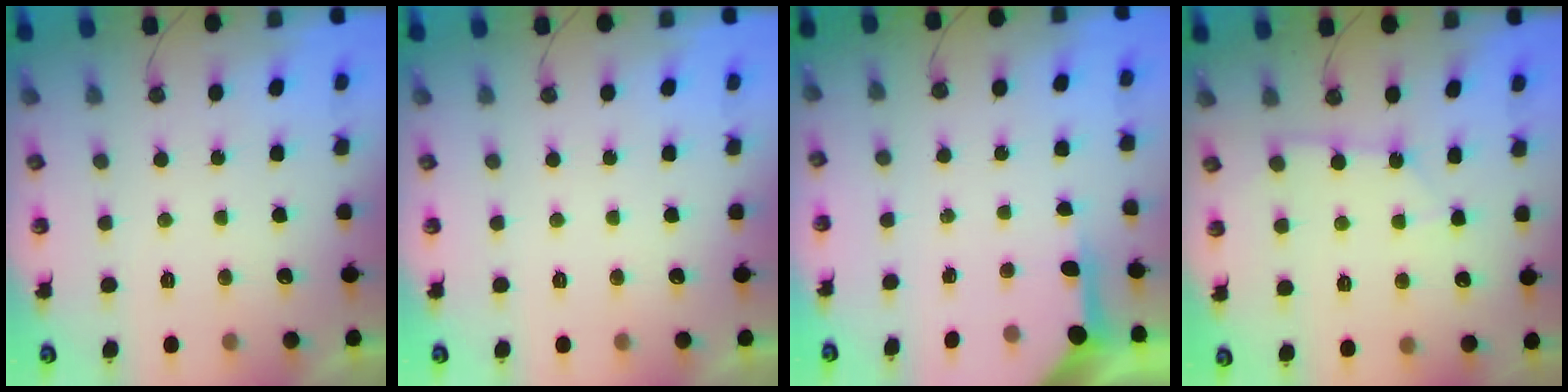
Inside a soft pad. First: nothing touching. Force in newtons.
{"total": 0.0}
{"total": 5.1, "press": 5.1, "slide": 0.4}
{"total": 2.5, "press": 2.5, "slide": 0.3}